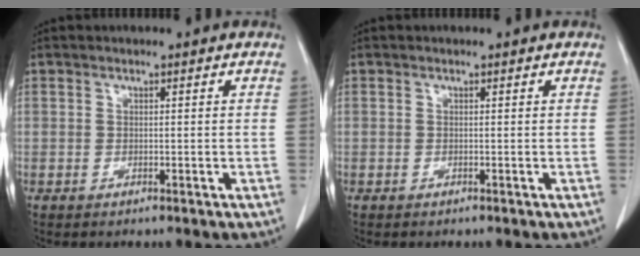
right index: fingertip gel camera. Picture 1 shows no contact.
{"total": 0.0}